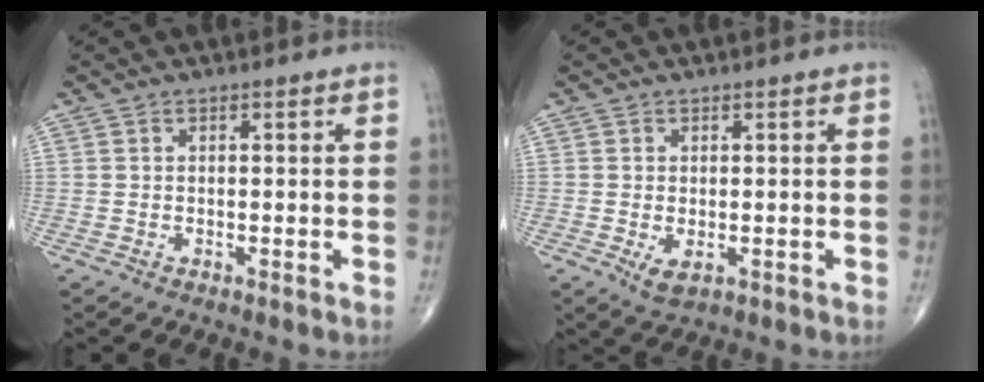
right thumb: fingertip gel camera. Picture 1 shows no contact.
{"total": 2.9, "force": [-0.8, 1.6, 2.4], "torque": [-0.039, -0.006, -0.004]}